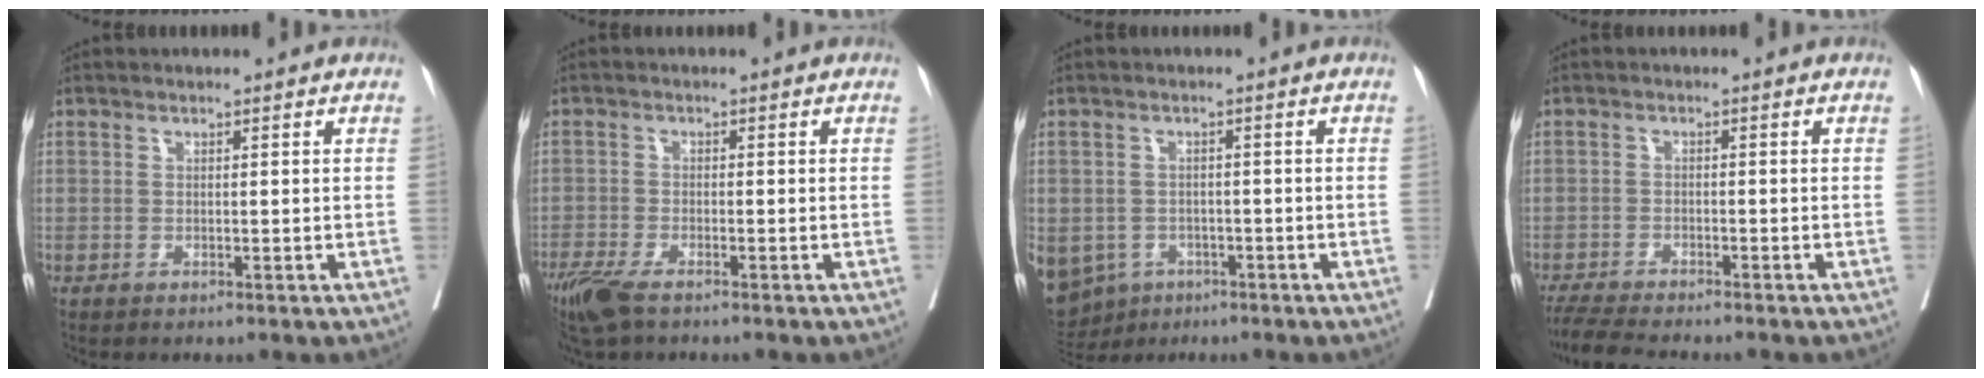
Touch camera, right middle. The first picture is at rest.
{"total": 5.7, "force": [-4.1, 1.4, 3.6], "torque": [-0.075, -0.014, -0.076]}
{"total": 13.5, "force": [-6.5, 10.9, 4.5], "torque": [-0.142, -0.005, -0.083]}
{"total": 7.2, "force": [-6.5, 0.4, 3.0], "torque": [-0.047, -0.018, -0.108]}